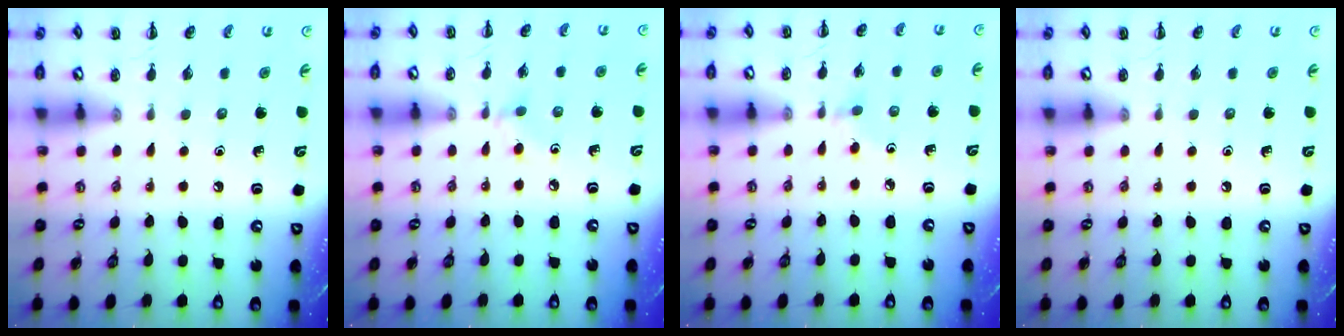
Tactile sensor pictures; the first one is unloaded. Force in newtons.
{"total": 4.2, "press": 3.8, "slide": 1.8}
{"total": 2.6, "press": 2.4, "slide": 1.1}
{"total": 0.0}